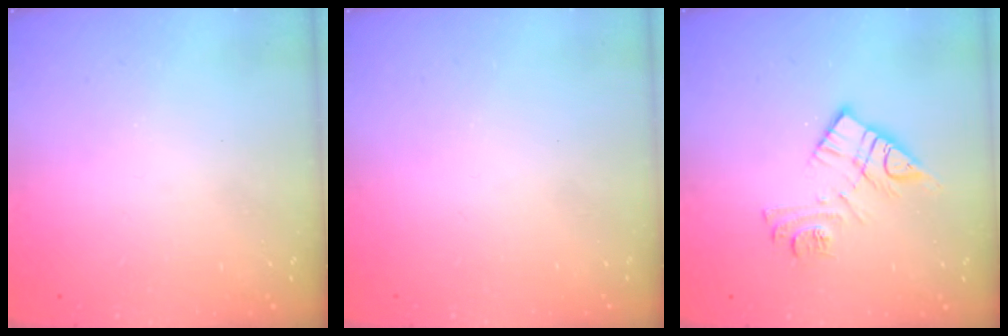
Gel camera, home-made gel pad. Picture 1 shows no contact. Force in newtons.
{"total": 1.5, "press": 1.5, "slide": 0.1}
{"total": 11.7, "press": 11.7, "slide": 0.9}